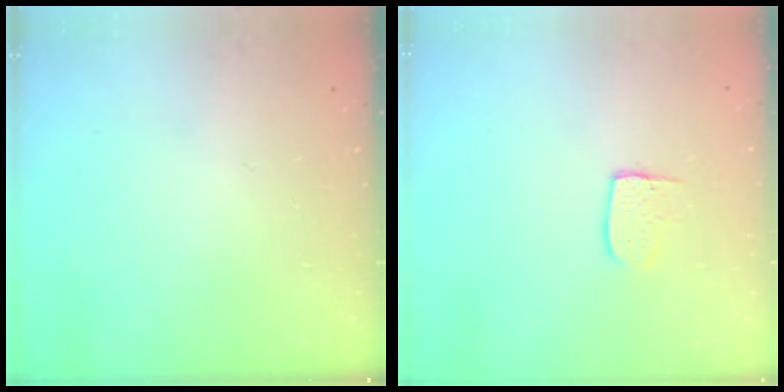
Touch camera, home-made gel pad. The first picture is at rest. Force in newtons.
{"total": 6.7, "press": 6.7, "slide": 0.4}